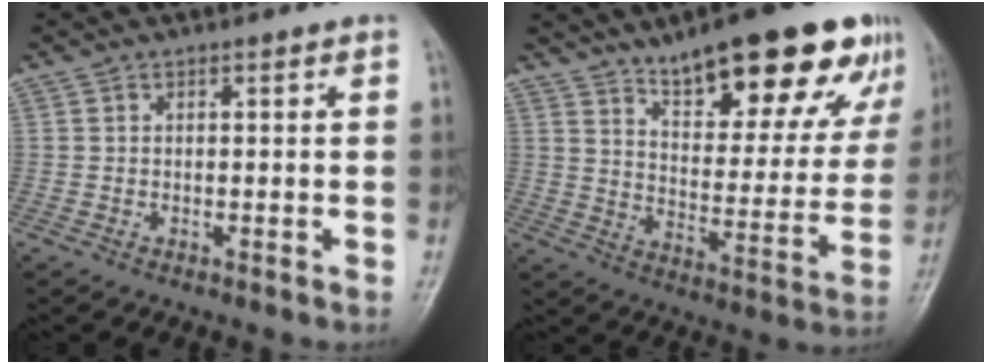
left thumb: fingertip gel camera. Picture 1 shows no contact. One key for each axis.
{"total": 23.5, "fx": 15.4, "fy": 7.8, "fz": 16.0, "tx": -0.175, "ty": -0.056, "tz": 0.229}